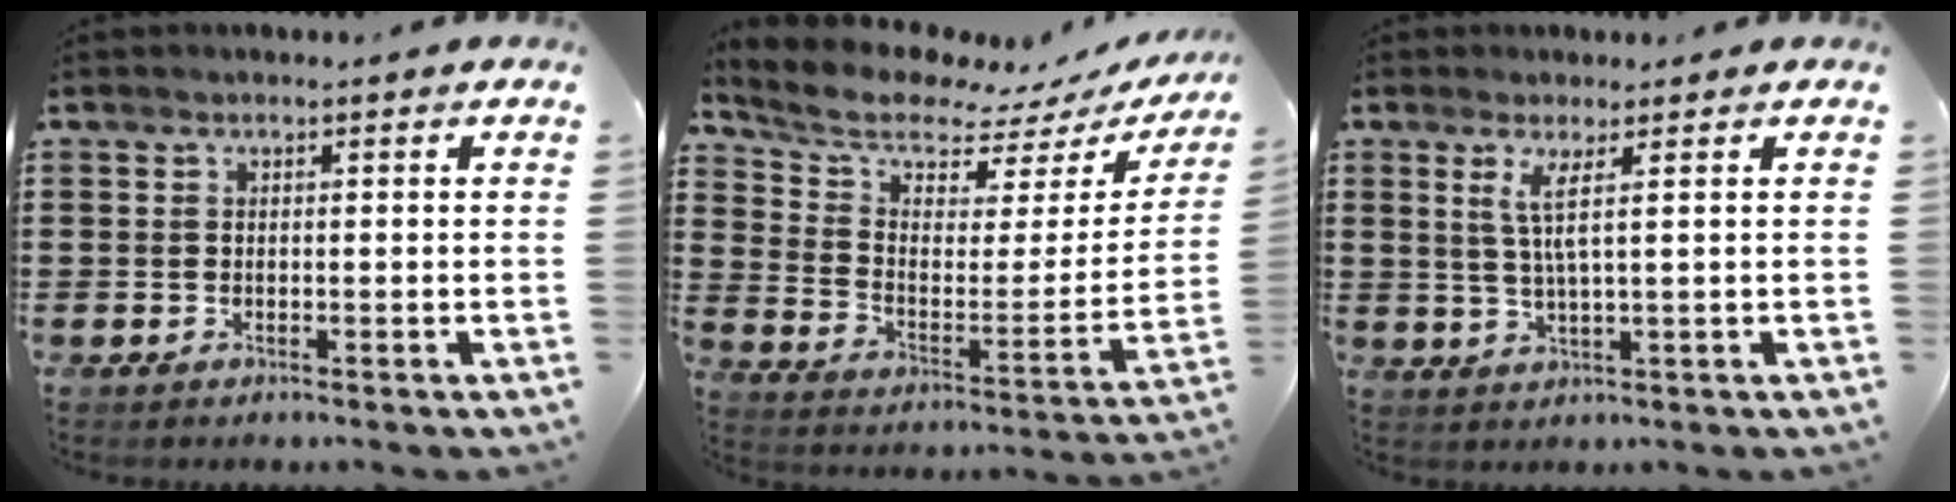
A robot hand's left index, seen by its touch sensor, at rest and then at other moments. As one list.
[{"total": 7.9, "force": [6.9, 2.9, 2.4], "torque": [-0.082, -0.053, 0.118]}, {"total": 3.7, "force": [1.3, -0.2, 3.4], "torque": [-0.073, -0.006, 0.021]}]